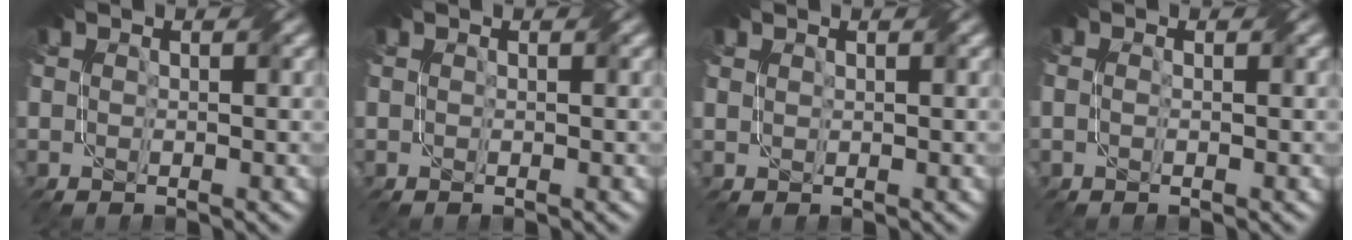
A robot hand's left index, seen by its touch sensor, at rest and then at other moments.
{"total": 0.0}
{"total": 0.8, "force": [0.6, -0.1, -0.5], "torque": [0.007, 0.005, 0.011]}
{"total": 0.8, "force": [0.2, 0.6, 0.5], "torque": [-0.009, -0.002, -0.006]}